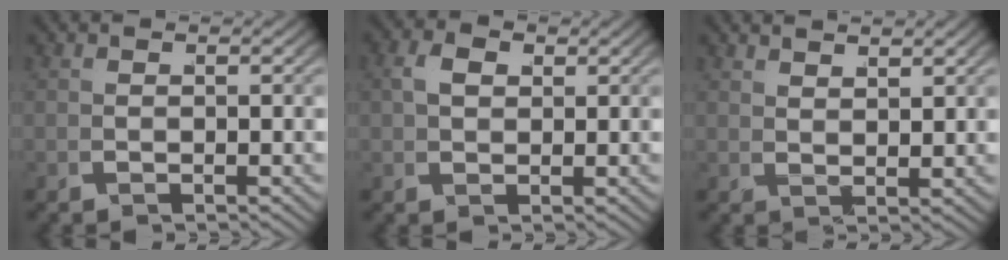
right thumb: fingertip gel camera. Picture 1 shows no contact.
{"total": 2.5, "force": [1.5, 1.2, 1.5], "torque": [-0.031, 0.000, 0.032]}
{"total": 2.5, "force": [2.4, -0.1, 0.5], "torque": [0.000, 0.004, 0.050]}